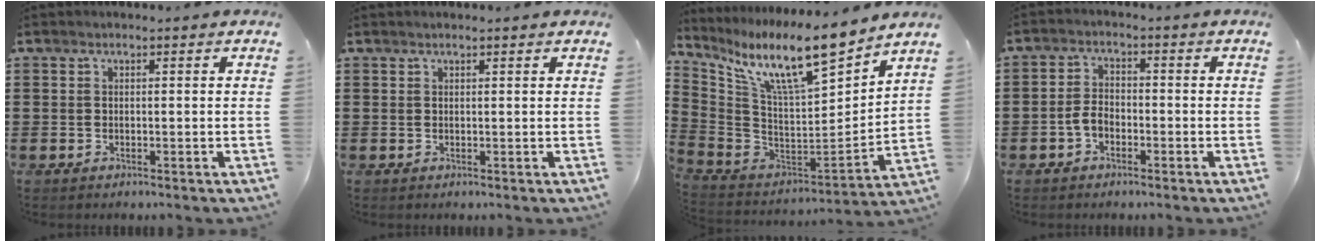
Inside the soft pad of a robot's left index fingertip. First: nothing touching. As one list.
[{"total": 0.6, "force": [0.5, 0.0, 0.4], "torque": [-0.008, -0.001, 0.009]}, {"total": 13.5, "force": [9.9, 2.3, 8.9], "torque": [-0.196, -0.064, 0.165]}, {"total": 3.2, "force": [-1.4, 1.8, 2.3], "torque": [-0.057, 0.000, -0.032]}]